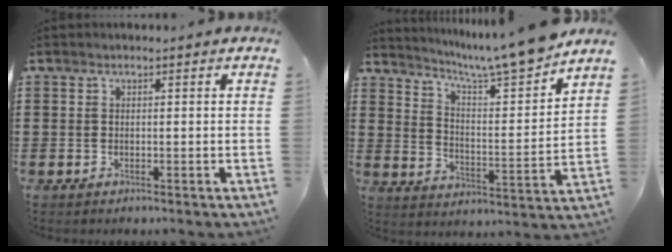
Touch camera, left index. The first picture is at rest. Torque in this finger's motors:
{"motor_torque": [1.40, -0.74, 0.56, 0.08]}